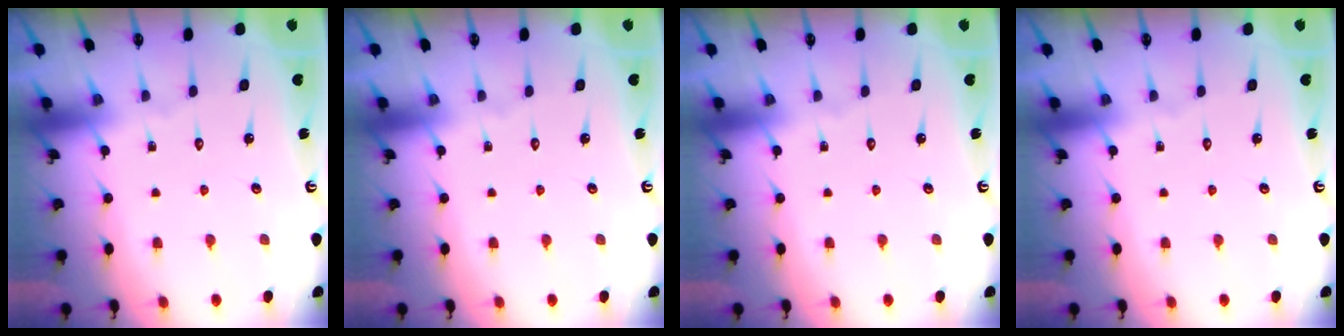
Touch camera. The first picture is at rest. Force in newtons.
{"total": 0.0}
{"total": 0.0}
{"total": 0.0}